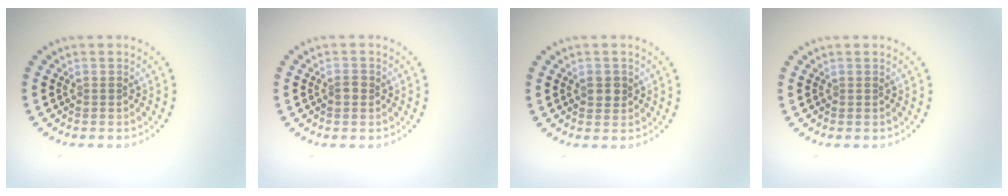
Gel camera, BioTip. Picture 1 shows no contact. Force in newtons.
{"total": 1.0, "press": 1.0, "slide": 0.0}
{"total": 1.6, "press": 1.6, "slide": 0.3}
{"total": 0.0}